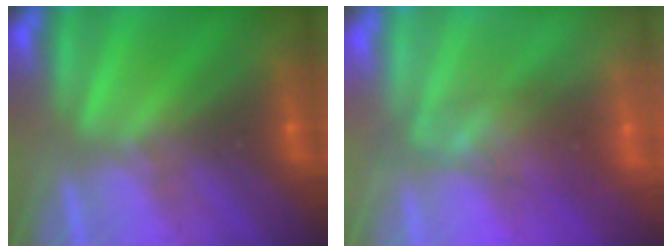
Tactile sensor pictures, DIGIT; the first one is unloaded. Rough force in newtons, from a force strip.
{"total": 2.5}